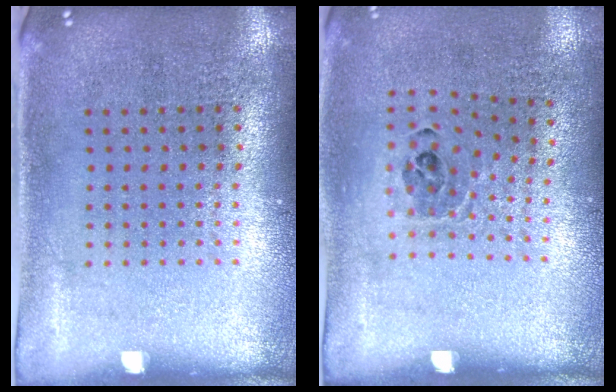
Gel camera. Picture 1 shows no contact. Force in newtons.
{"total": 0.9, "press": 0.8, "slide": 0.5}